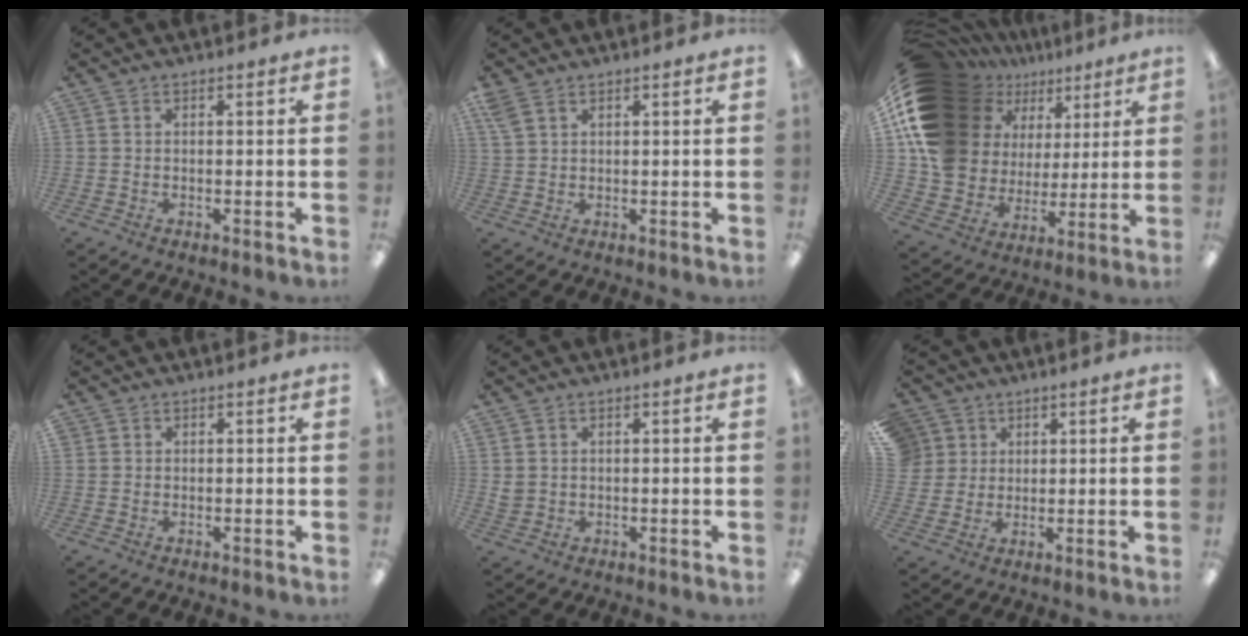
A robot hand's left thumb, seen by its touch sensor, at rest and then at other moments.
{"total": 3.6, "force": [2.2, 1.9, 2.0], "torque": [-0.046, 0.000, 0.043]}
{"total": 19.9, "force": [9.0, 15.3, 9.0], "torque": [-0.193, -0.055, 0.186]}
{"total": 0.8, "force": [0.5, 0.6, -0.1], "torque": [0.002, 0.002, 0.009]}
{"total": 1.9, "force": [0.7, 1.7, 0.4], "torque": [-0.011, 0.002, 0.013]}
{"total": 6.3, "force": [3.0, 5.6, 0.1], "torque": [-0.014, -0.006, 0.060]}